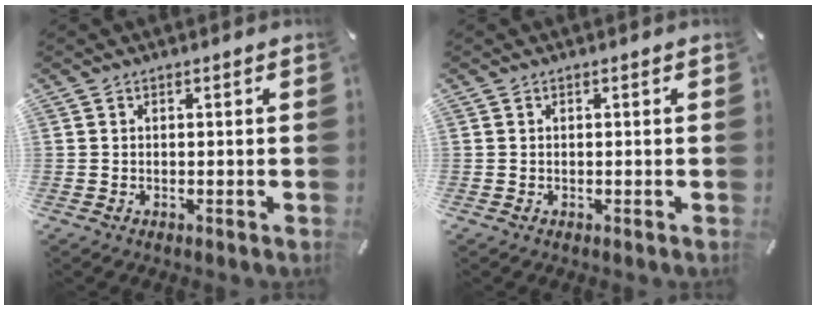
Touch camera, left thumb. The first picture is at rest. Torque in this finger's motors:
{"motor_torque": [-0.03, -0.02, 0.02, -0.02, 0.00]}